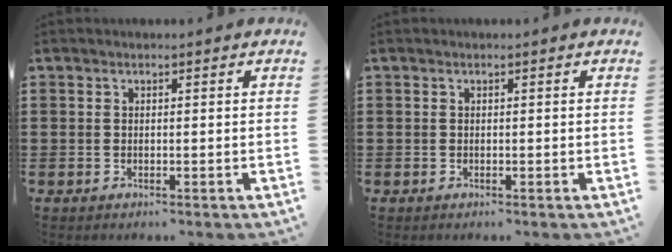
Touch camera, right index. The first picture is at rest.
{"total": 0.0}